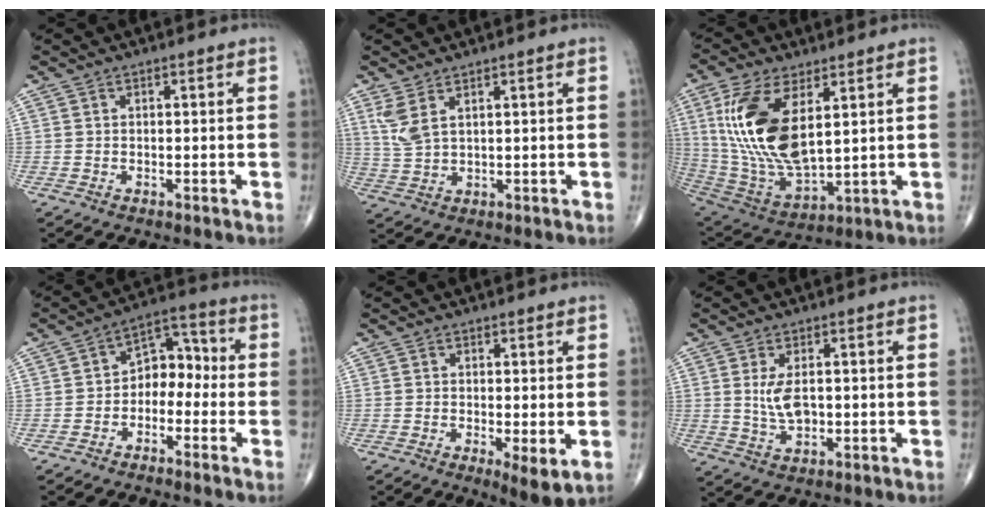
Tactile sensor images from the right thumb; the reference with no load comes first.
{"total": 4.7, "force": [2.4, 1.7, 3.6], "torque": [-0.085, -0.007, 0.061]}
{"total": 19.4, "force": [5.2, 9.0, 16.3], "torque": [-0.330, -0.028, 0.111]}
{"total": 7.8, "force": [-1.9, 5.5, 5.2], "torque": [-0.048, 0.046, -0.046]}
{"total": 4.6, "force": [-0.8, 1.2, 4.4], "torque": [-0.073, -0.018, -0.015]}
{"total": 4.9, "force": [0.5, 2.5, 4.2], "torque": [-0.081, -0.011, 0.016]}